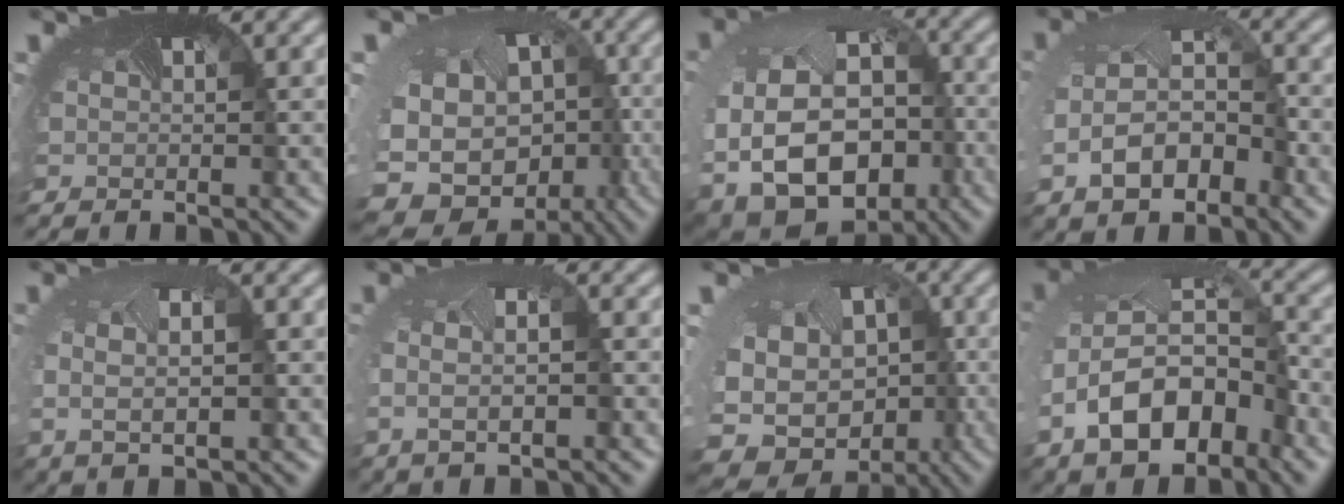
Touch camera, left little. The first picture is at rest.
{"total": 17.8, "force": [-5.9, 13.6, 9.8], "torque": [-0.187, -0.069, -0.066]}
{"total": 15.6, "force": [-4.9, 11.7, 9.2], "torque": [-0.193, -0.041, -0.063]}
{"total": 5.3, "force": [-2.2, 3.1, 3.8], "torque": [-0.087, -0.010, -0.046]}
{"total": 2.6, "force": [-0.1, 1.3, 2.2], "torque": [-0.056, -0.006, 0.009]}
{"total": 3.4, "force": [-0.4, 1.7, 2.9], "torque": [-0.066, -0.004, 0.005]}
{"total": 16.6, "force": [-4.3, 12.8, 9.6], "torque": [-0.182, -0.044, -0.048]}
{"total": 9.3, "force": [-3.7, 5.2, 6.7], "torque": [-0.152, -0.018, -0.065]}